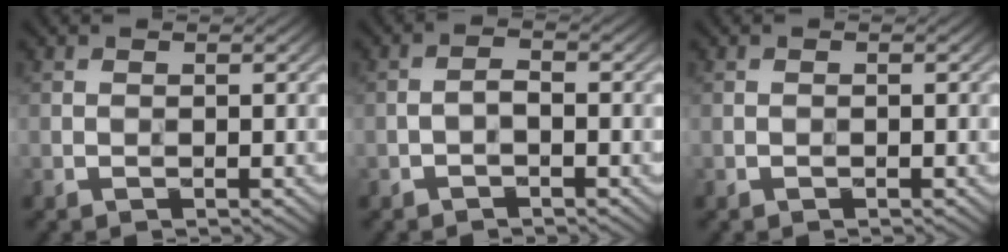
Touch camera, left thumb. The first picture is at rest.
{"total": 1.5, "force": [-0.9, 0.5, 1.1], "torque": [-0.022, 0.004, -0.022]}
{"total": 0.0}